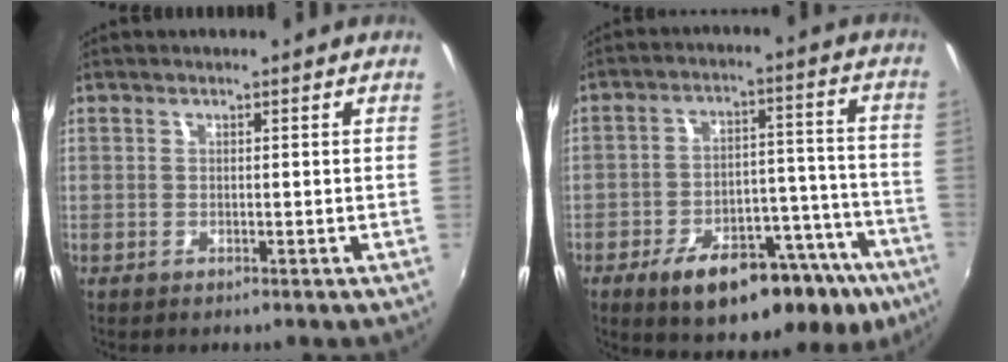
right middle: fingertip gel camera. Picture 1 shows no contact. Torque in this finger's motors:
{"motor_torque": [1.37, -0.77, 0.29, 0.16]}